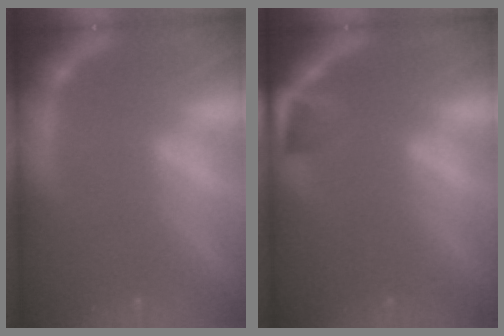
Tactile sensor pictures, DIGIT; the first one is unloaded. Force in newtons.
{"total": 2.4}